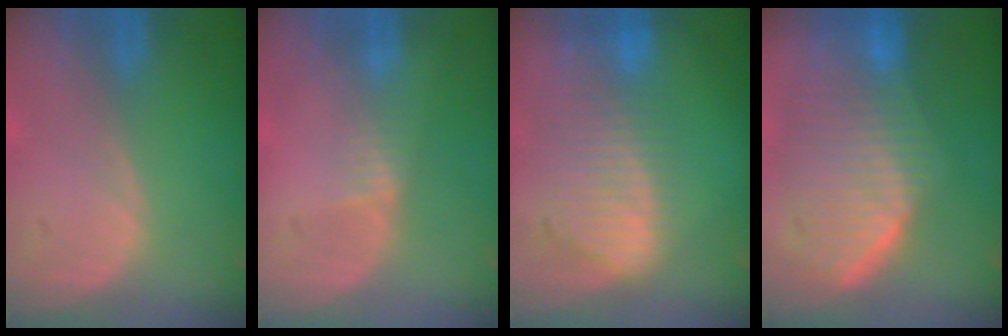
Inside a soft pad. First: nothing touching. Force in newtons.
{"total": 1.8, "press": 1.5, "slide": 1.0}
{"total": 9.1, "press": 8.0, "slide": 4.3}
{"total": 10.0, "press": 9.0, "slide": 4.4}